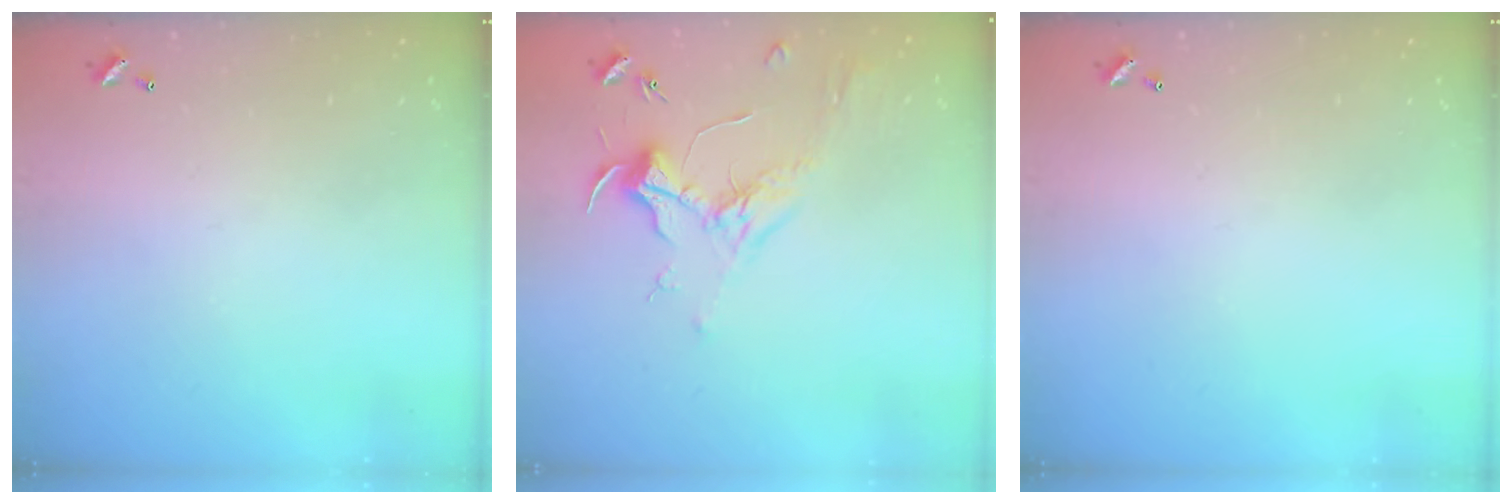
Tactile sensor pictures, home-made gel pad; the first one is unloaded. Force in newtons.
{"total": 1.8, "press": 1.6, "slide": 0.7}
{"total": 0.0}